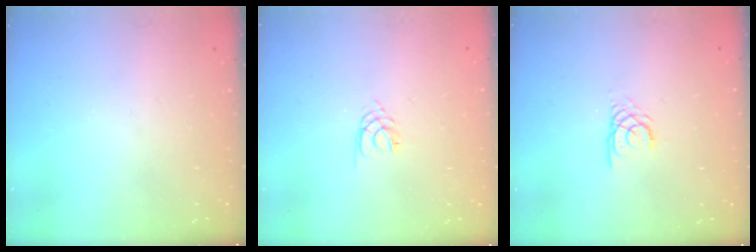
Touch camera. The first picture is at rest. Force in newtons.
{"total": 2.4, "press": 2.4, "slide": 0.3}
{"total": 2.2, "press": 2.2, "slide": 0.3}